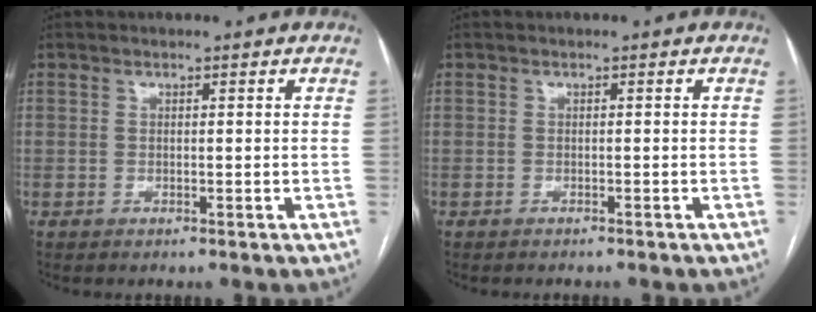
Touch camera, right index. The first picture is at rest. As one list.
[{"total": 1.7, "force": [-1.5, 0.5, 0.4], "torque": [-0.011, -0.001, -0.018]}]